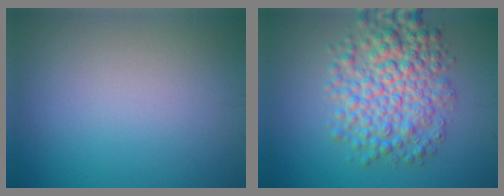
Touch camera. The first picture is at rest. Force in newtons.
{"total": 7.0, "press": 7.0, "slide": 0.1}